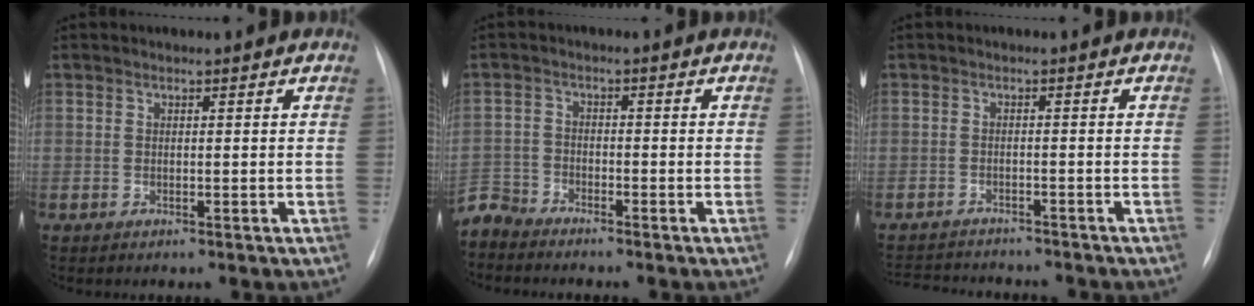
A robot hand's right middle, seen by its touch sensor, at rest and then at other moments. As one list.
[{"total": 4.1, "force": [-4.0, 0.5, -0.6], "torque": [0.013, -0.010, -0.080]}, {"total": 10.2, "force": [-9.5, 2.2, 2.9], "torque": [-0.054, 0.002, -0.127]}]